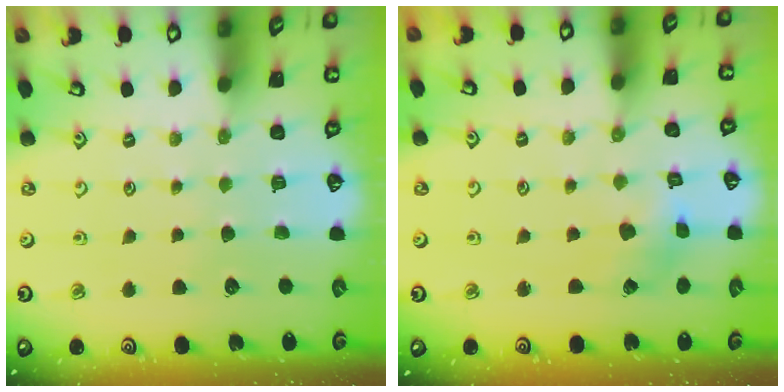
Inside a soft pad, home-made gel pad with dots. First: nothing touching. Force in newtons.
{"total": 2.6, "press": 2.6, "slide": 0.5}